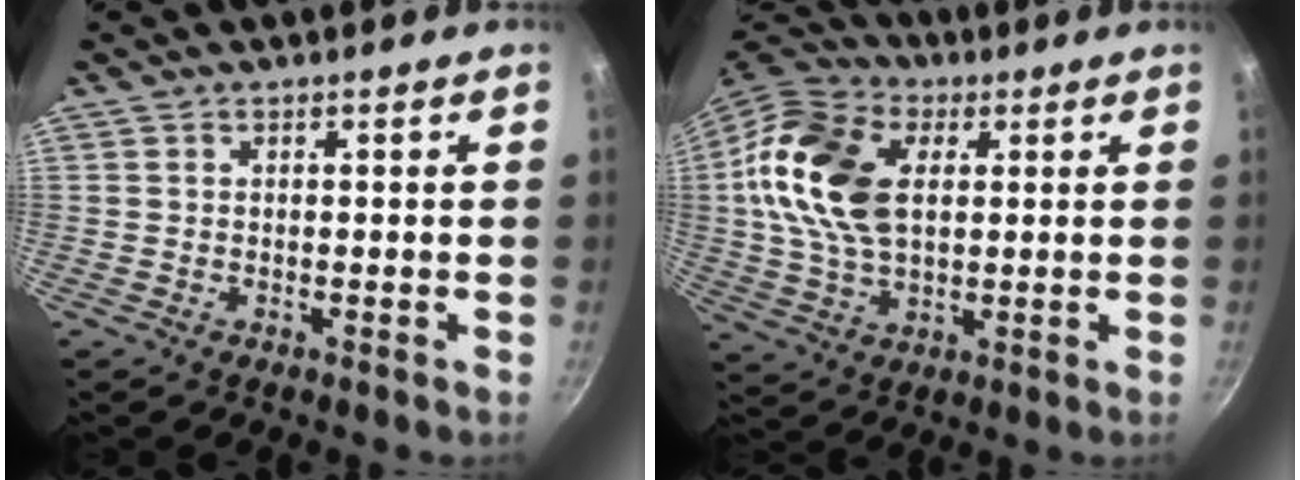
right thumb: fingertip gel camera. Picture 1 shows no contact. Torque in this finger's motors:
{"motor_torque": [-1.21, 1.83, 1.20, 0.42, 0.21]}